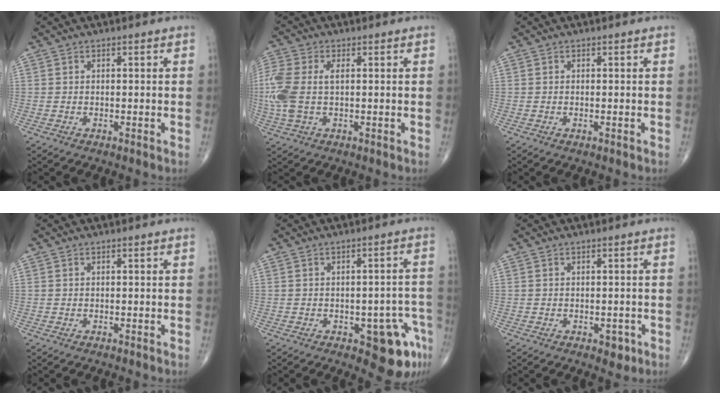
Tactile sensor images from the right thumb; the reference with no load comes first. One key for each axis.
{"total": 9.6, "fx": 0.5, "fy": 5.4, "fz": 7.9, "tx": -0.223, "ty": 0.014, "tz": 0.013}
{"total": 0.0}
{"total": 0.0}
{"total": 9.4, "fx": -4.3, "fy": 3.9, "fz": 7.3, "tx": -0.053, "ty": 0.021, "tz": -0.046}
{"total": 2.3, "fx": -0.9, "fy": 1.4, "fz": 1.5, "tx": -0.005, "ty": 0.001, "tz": -0.009}